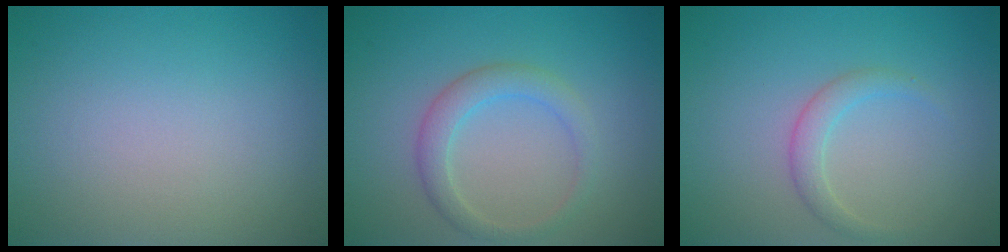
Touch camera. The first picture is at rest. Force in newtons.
{"total": 2.5, "press": 2.5, "slide": 0.2}
{"total": 1.7, "press": 1.7, "slide": 0.1}